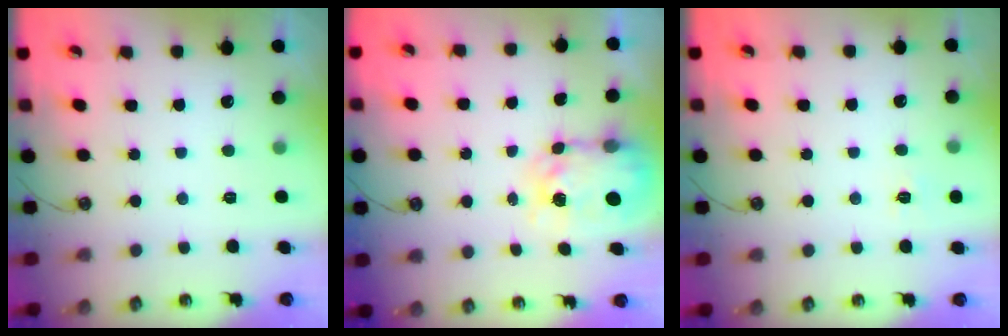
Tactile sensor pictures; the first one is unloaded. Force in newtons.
{"total": 7.5, "press": 7.4, "slide": 0.6}
{"total": 4.7, "press": 4.6, "slide": 0.7}